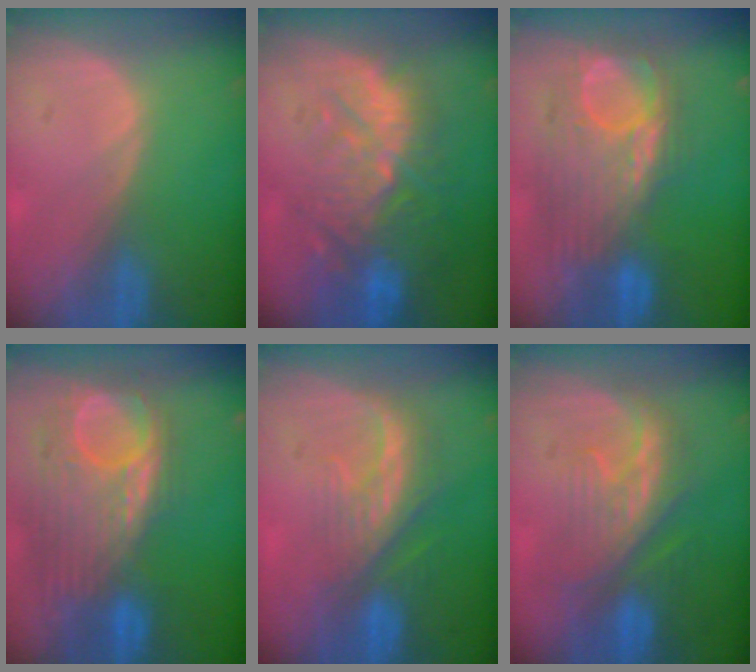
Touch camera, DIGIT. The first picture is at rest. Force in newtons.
{"total": 11.1, "press": 9.9, "slide": 5.0}
{"total": 10.2, "press": 9.8, "slide": 2.7}
{"total": 12.0, "press": 10.4, "slide": 6.0}
{"total": 7.9, "press": 7.1, "slide": 3.5}
{"total": 8.5, "press": 8.2, "slide": 2.3}